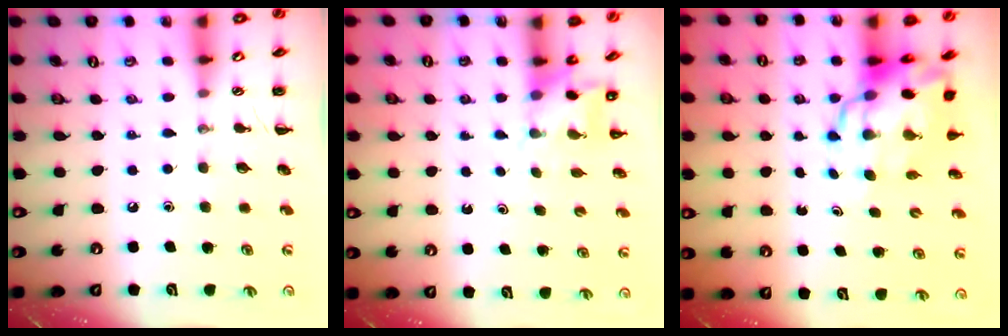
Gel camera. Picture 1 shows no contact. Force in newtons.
{"total": 2.3, "press": 2.3, "slide": 0.6}
{"total": 11.1, "press": 10.8, "slide": 2.9}